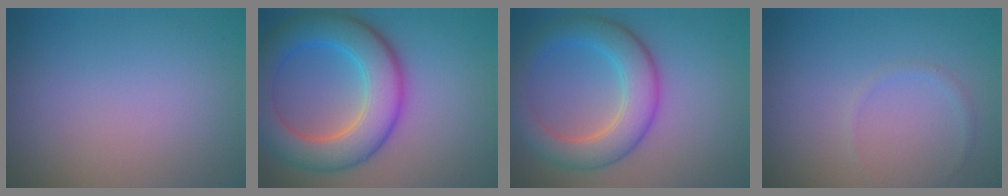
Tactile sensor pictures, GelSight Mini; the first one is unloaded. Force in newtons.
{"total": 8.5, "press": 8.5, "slide": 0.5}
{"total": 6.0, "press": 6.0, "slide": 0.3}
{"total": 0.7, "press": 0.7, "slide": 0.1}